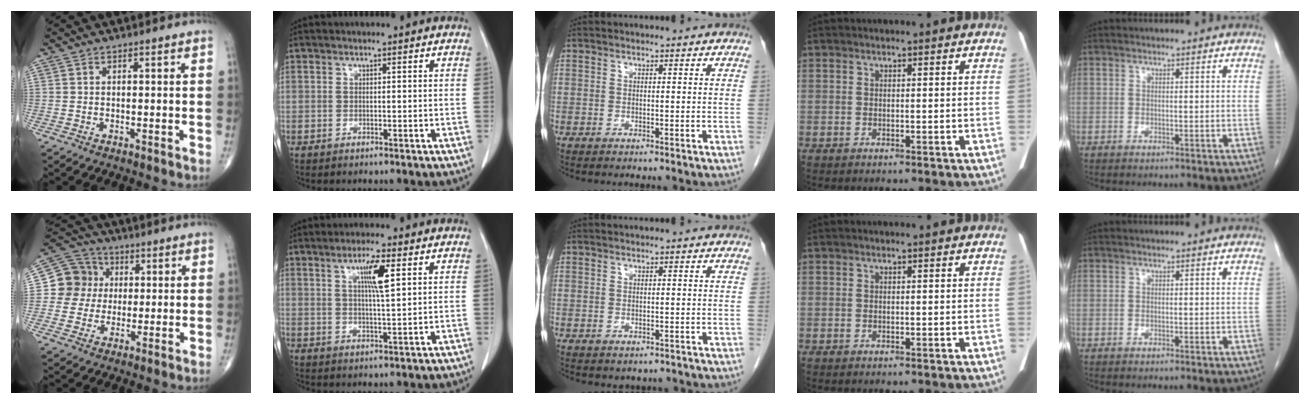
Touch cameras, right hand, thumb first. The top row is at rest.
{"thumb": {"total": 9.0, "force": [0.8, 8.6, 2.5], "torque": [-0.009, 0.013, 0.003]}, "index": {"total": 5.7, "force": [2.2, 0.3, 5.3], "torque": [-0.092, -0.002, 0.038]}, "middle": {"total": 1.2, "force": [-0.9, 0.8, 0.2], "torque": [-0.003, 0.001, -0.009]}}